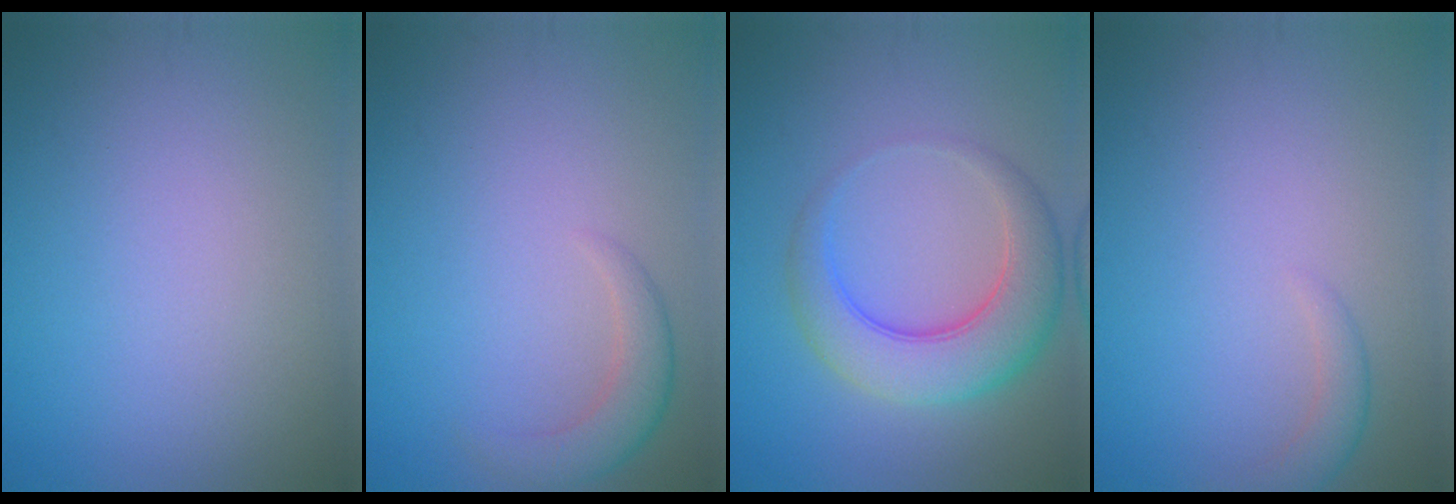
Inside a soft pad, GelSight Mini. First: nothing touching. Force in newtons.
{"total": 2.6, "press": 2.6, "slide": 0.3}
{"total": 6.1, "press": 6.1, "slide": 0.2}
{"total": 1.5, "press": 1.5, "slide": 0.1}